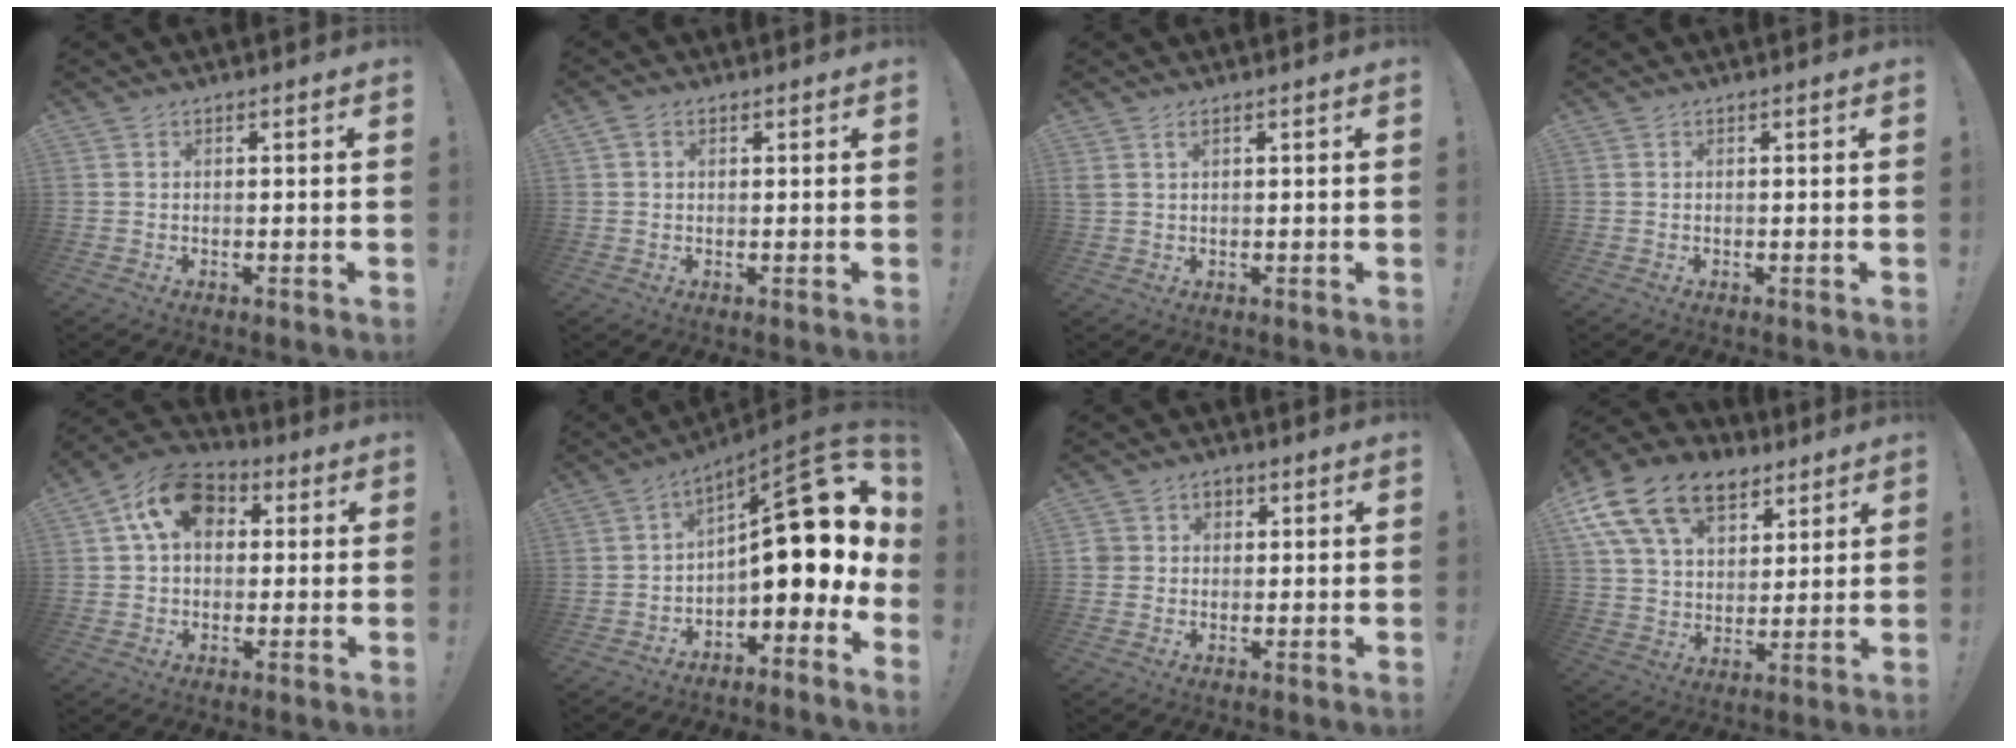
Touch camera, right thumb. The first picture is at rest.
{"total": 2.0, "force": [0.8, 1.4, 1.2], "torque": [-0.016, 0.001, 0.014]}
{"total": 2.0, "force": [1.1, 0.9, 1.4], "torque": [-0.027, 0.000, 0.019]}
{"total": 0.0}
{"total": 13.5, "force": [4.4, 9.5, 8.6], "torque": [-0.135, 0.002, 0.086]}
{"total": 18.8, "force": [3.1, 7.6, 16.9], "torque": [-0.230, -0.020, 0.055]}
{"total": 4.2, "force": [0.5, 4.0, 1.1], "torque": [-0.016, 0.007, 0.011]}
{"total": 19.7, "force": [10.6, 12.6, 10.7], "torque": [-0.183, -0.058, 0.193]}